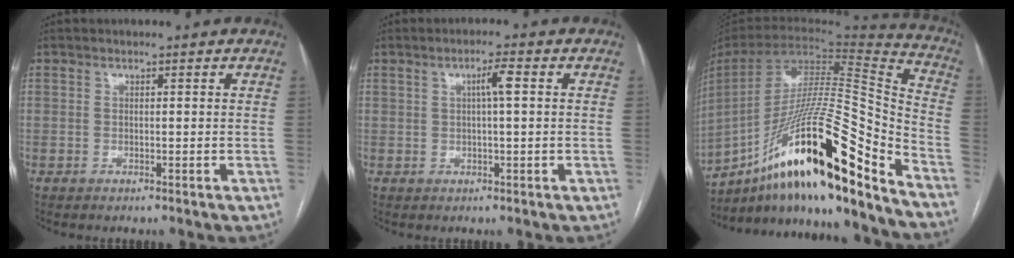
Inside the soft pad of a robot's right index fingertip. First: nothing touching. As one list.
[{"total": 3.1, "force": [0.8, 0.4, 3.0], "torque": [-0.052, 0.007, 0.013]}, {"total": 29.6, "force": [-17.8, 3.5, 23.4], "torque": [-0.393, -0.005, -0.307]}]